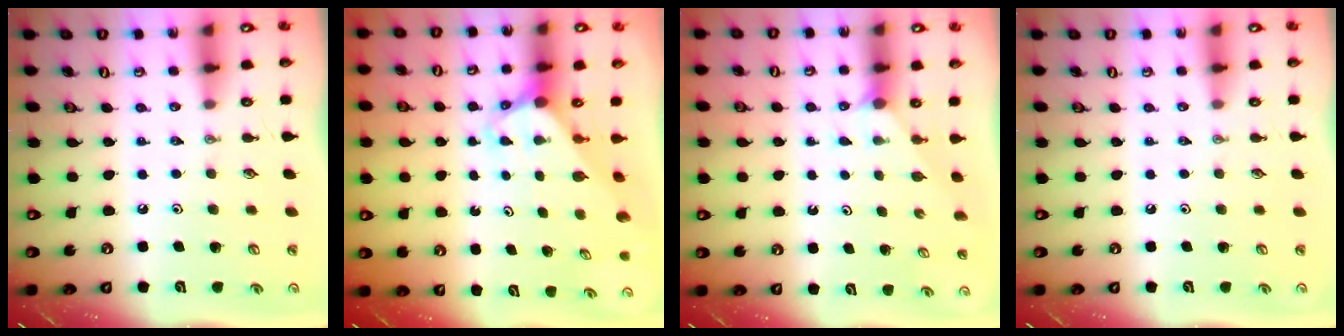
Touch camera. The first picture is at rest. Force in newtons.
{"total": 3.2, "press": 3.2, "slide": 0.2}
{"total": 1.4, "press": 1.4, "slide": 0.1}
{"total": 0.0}